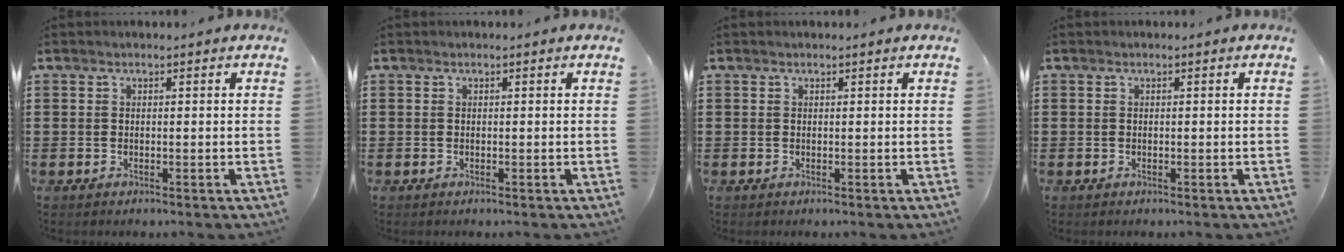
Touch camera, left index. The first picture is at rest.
{"total": 0.0}
{"total": 0.0}
{"total": 0.0}